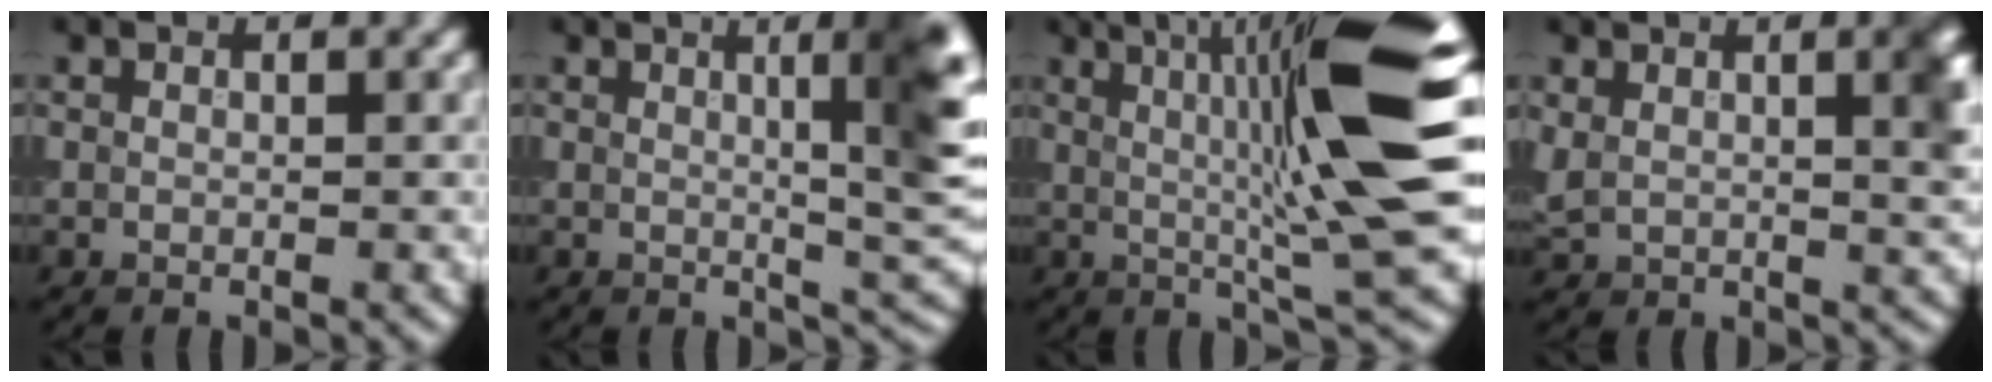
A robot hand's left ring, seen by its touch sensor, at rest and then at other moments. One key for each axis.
{"total": 8.7, "fx": 1.9, "fy": 2.3, "fz": 8.2, "tx": -0.080, "ty": 0.012, "tz": 0.024}
{"total": 11.8, "fx": 1.7, "fy": 1.6, "fz": 11.5, "tx": -0.161, "ty": 0.014, "tz": 0.023}
{"total": 6.0, "fx": 1.8, "fy": 2.7, "fz": 5.0, "tx": -0.067, "ty": -0.001, "tz": 0.033}